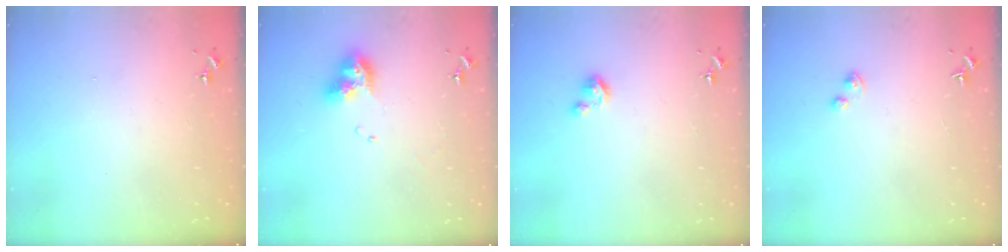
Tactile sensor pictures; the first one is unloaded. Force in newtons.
{"total": 10.6, "press": 10.5, "slide": 1.3}
{"total": 3.8, "press": 3.8, "slide": 0.4}
{"total": 1.6, "press": 1.5, "slide": 0.3}